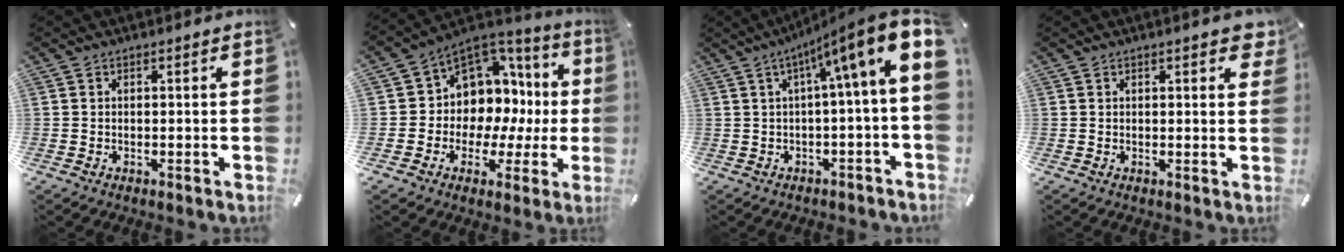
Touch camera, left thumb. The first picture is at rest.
{"total": 9.2, "force": [2.6, 8.3, 3.1], "torque": [-0.051, -0.054, 0.050]}
{"total": 11.7, "force": [3.4, 0.7, 11.2], "torque": [-0.171, -0.046, 0.044]}
{"total": 2.6, "force": [1.6, 0.9, 1.8], "torque": [-0.016, -0.007, 0.023]}